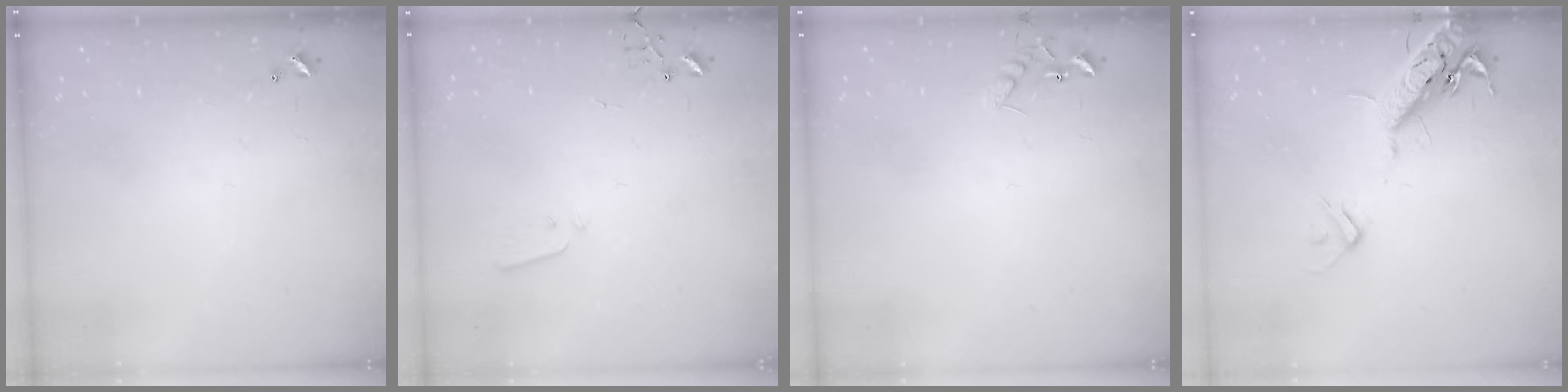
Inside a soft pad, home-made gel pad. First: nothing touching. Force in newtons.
{"total": 2.1, "press": 2.0, "slide": 0.4}
{"total": 7.6, "press": 7.6, "slide": 0.7}
{"total": 17.1, "press": 16.7, "slide": 3.7}